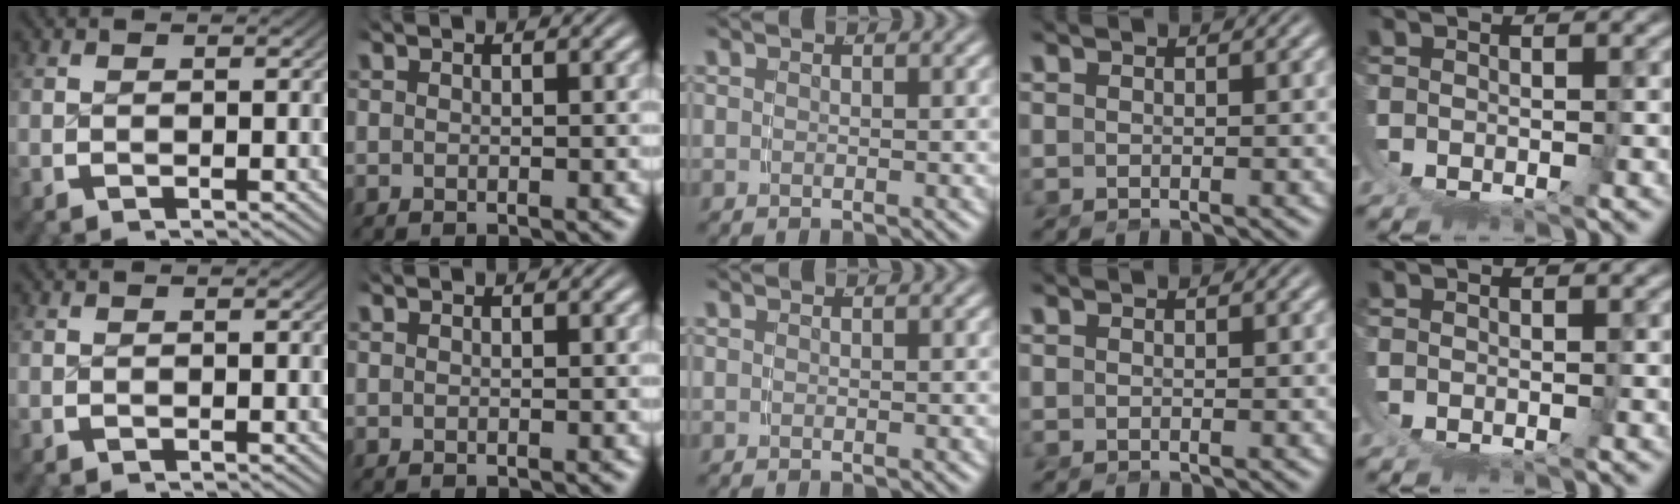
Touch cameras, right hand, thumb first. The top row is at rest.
{}